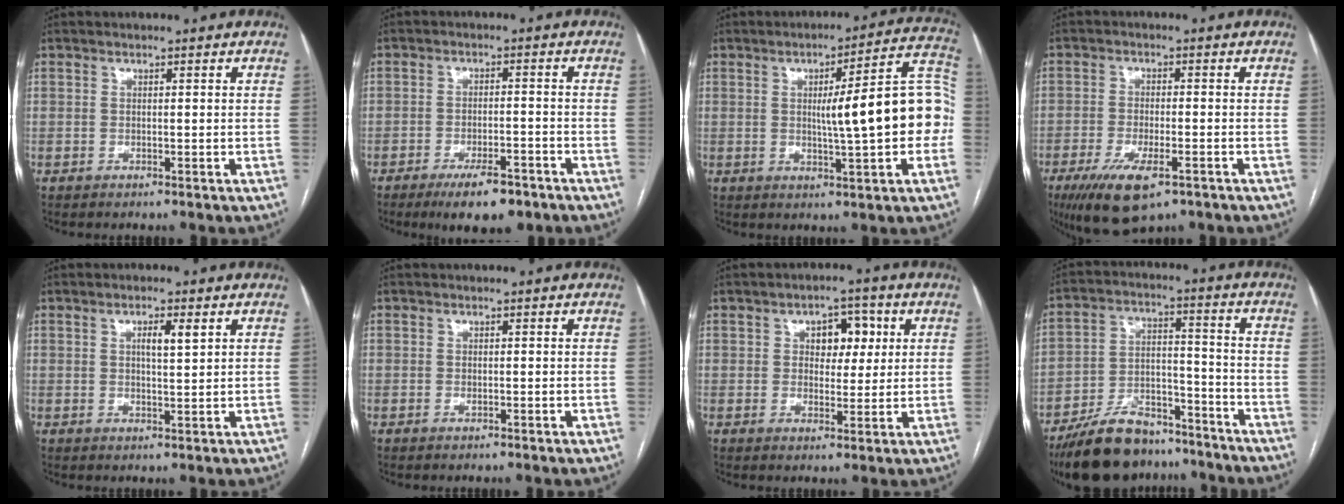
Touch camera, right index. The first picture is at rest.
{"total": 7.6, "force": [-5.3, 2.3, 5.0], "torque": [-0.076, -0.005, -0.081]}
{"total": 14.8, "force": [-0.4, 1.8, 14.7], "torque": [-0.186, 0.035, -0.006]}
{"total": 9.7, "force": [-5.7, 3.1, 7.2], "torque": [-0.130, -0.019, -0.092]}
{"total": 3.1, "force": [1.3, 0.5, 2.8], "torque": [-0.049, 0.000, 0.019]}
{"total": 0.7, "force": [-0.2, 0.3, 0.6], "torque": [-0.014, -0.003, -0.001]}
{"total": 5.7, "force": [1.7, 3.5, 4.1], "torque": [-0.052, 0.017, 0.027]}
{"total": 15.6, "force": [-12.9, 6.3, 6.1], "torque": [-0.102, 0.024, -0.215]}